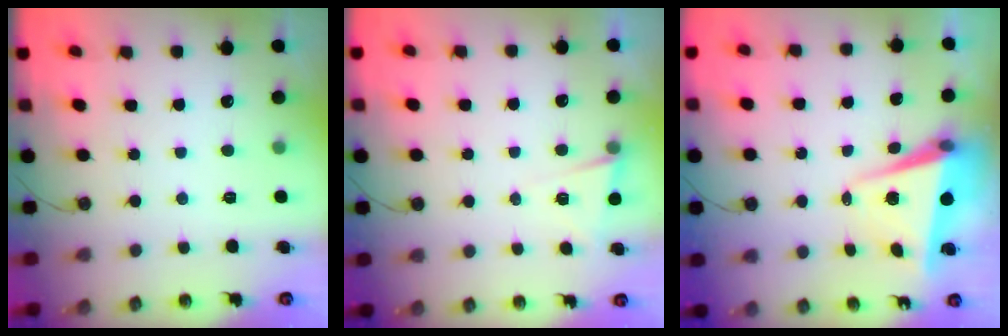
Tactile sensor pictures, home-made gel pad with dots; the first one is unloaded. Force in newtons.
{"total": 4.4, "press": 4.1, "slide": 1.7}
{"total": 5.8, "press": 5.7, "slide": 1.5}